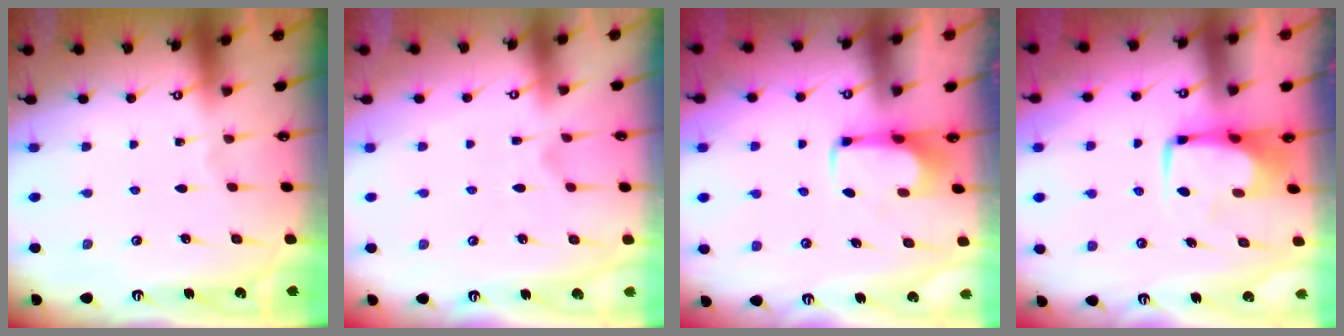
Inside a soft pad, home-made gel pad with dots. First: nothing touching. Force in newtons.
{"total": 3.2, "press": 3.0, "slide": 1.1}
{"total": 2.2, "press": 2.1, "slide": 0.4}
{"total": 0.9, "press": 0.7, "slide": 0.4}